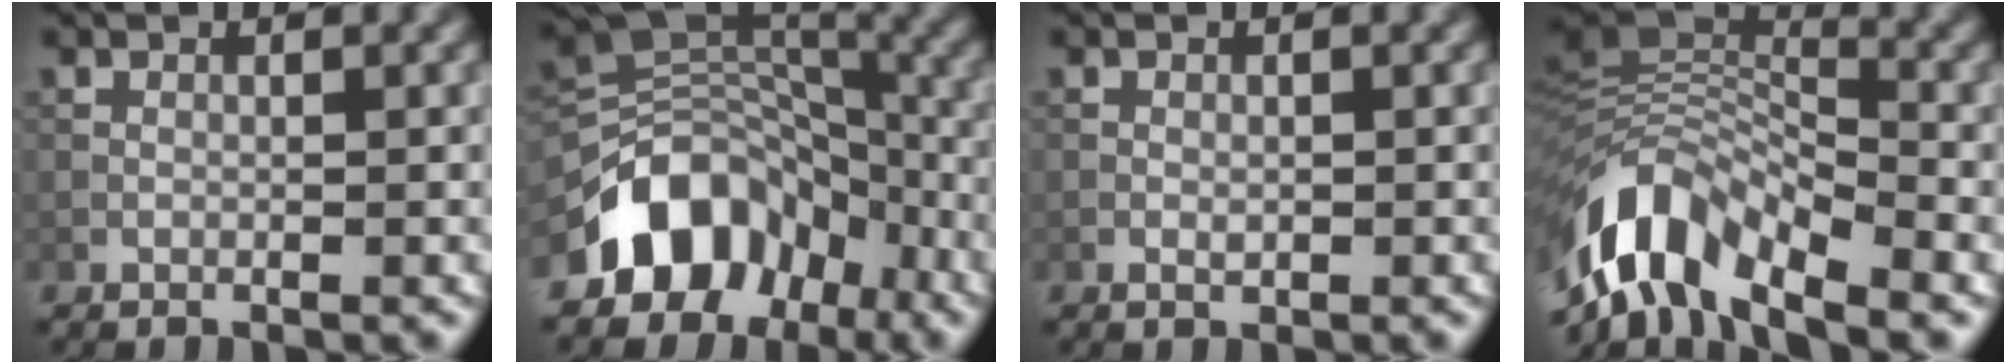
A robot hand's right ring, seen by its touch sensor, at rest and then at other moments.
{"total": 9.3, "force": [-5.5, 6.1, 4.4], "torque": [-0.056, 0.009, -0.112]}
{"total": 0.7, "force": [-0.2, 0.4, 0.5], "torque": [-0.007, 0.000, -0.003]}
{"total": 9.9, "force": [-6.3, 3.8, 6.6], "torque": [-0.112, 0.007, -0.130]}